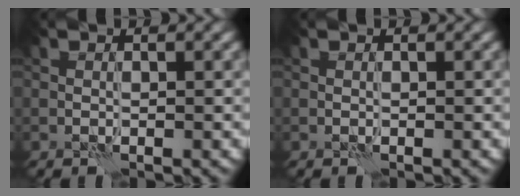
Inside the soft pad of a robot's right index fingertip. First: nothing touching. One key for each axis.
{"total": 0.0}